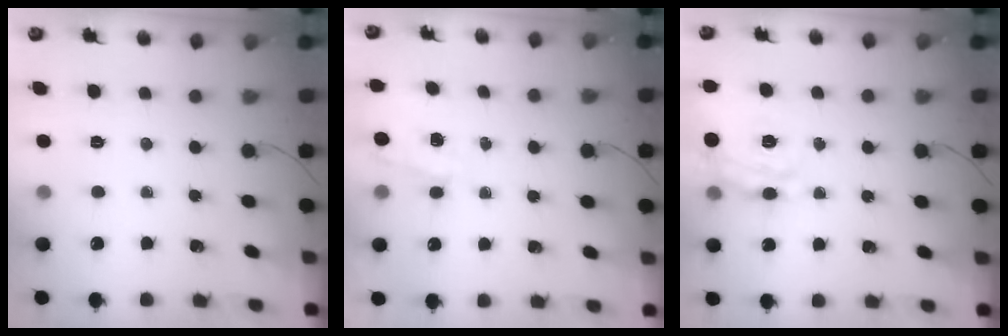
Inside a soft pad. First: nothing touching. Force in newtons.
{"total": 0.9, "press": 0.4, "slide": 0.8}
{"total": 18.6, "press": 18.4, "slide": 2.4}